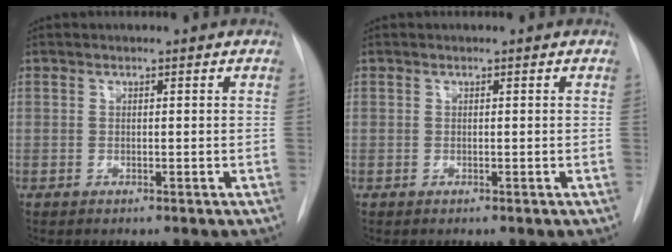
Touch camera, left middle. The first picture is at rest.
{"total": 0.0}